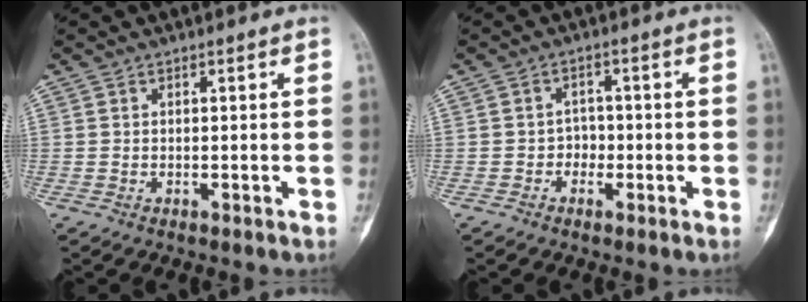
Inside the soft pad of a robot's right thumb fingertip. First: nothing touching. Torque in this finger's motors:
{"motor_torque": [-0.18, 0.19, -0.29, 0.13, 0.00]}